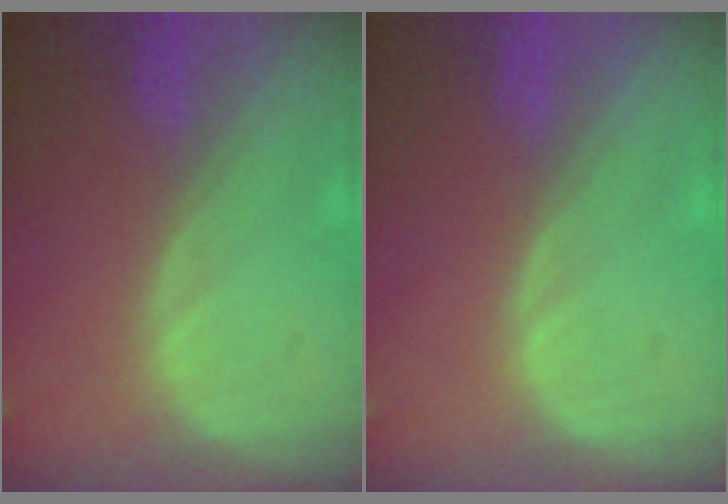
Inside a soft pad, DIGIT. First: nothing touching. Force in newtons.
{"total": 0.0}